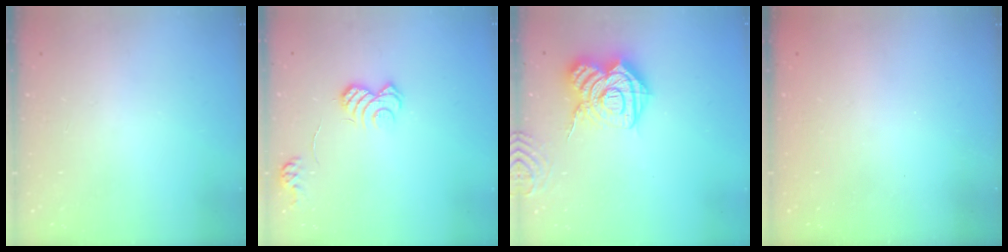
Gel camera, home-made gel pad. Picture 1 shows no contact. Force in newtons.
{"total": 9.8, "press": 9.7, "slide": 0.7}
{"total": 17.2, "press": 17.2, "slide": 1.5}
{"total": 2.4, "press": 2.3, "slide": 0.8}